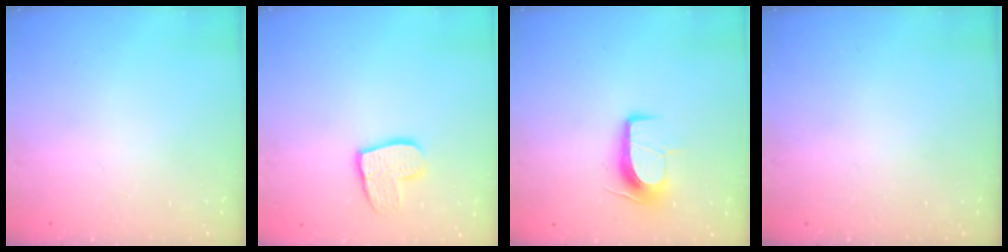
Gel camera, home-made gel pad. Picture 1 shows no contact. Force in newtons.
{"total": 10.8, "press": 10.7, "slide": 0.7}
{"total": 9.9, "press": 9.9, "slide": 0.6}
{"total": 0.0}